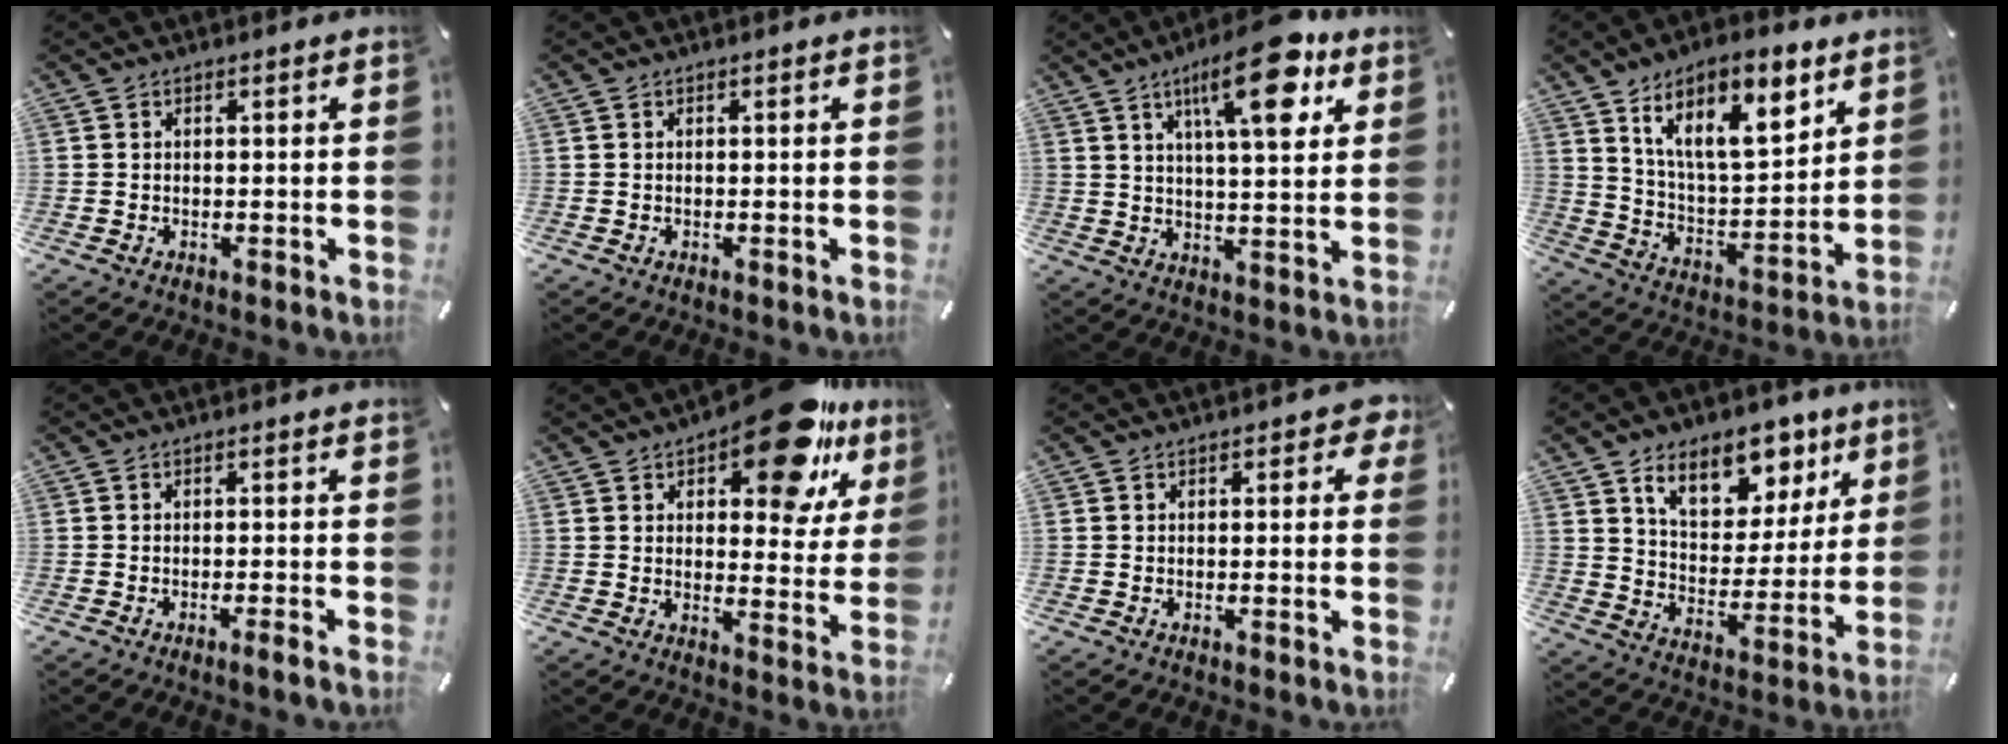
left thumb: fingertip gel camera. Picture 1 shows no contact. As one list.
[{"total": 0.0}, {"total": 17.3, "force": [8.8, 5.9, 13.7], "torque": [-0.210, -0.026, 0.137]}, {"total": 16.7, "force": [10.5, 7.5, 10.6], "torque": [-0.185, -0.043, 0.182]}, {"total": 2.3, "force": [-0.9, -0.1, 2.1], "torque": [-0.032, -0.006, -0.015]}, {"total": 18.7, "force": [11.8, 8.1, 12.1], "torque": [-0.157, -0.070, 0.188]}, {"total": 2.5, "force": [0.7, 1.7, 1.7], "torque": [-0.018, 0.003, 0.009]}, {"total": 14.3, "force": [9.6, 8.6, 6.4], "torque": [-0.091, -0.058, 0.167]}]